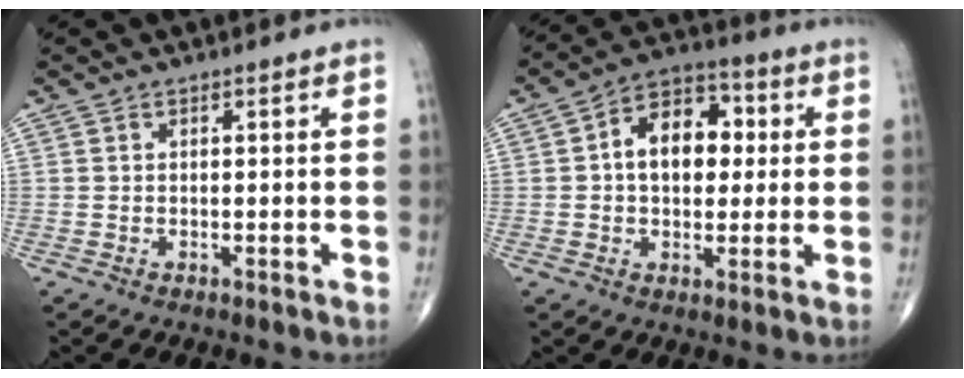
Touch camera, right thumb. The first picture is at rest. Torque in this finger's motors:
{"motor_torque": [0.00, 0.33, 0.22, 0.15, 0.06]}